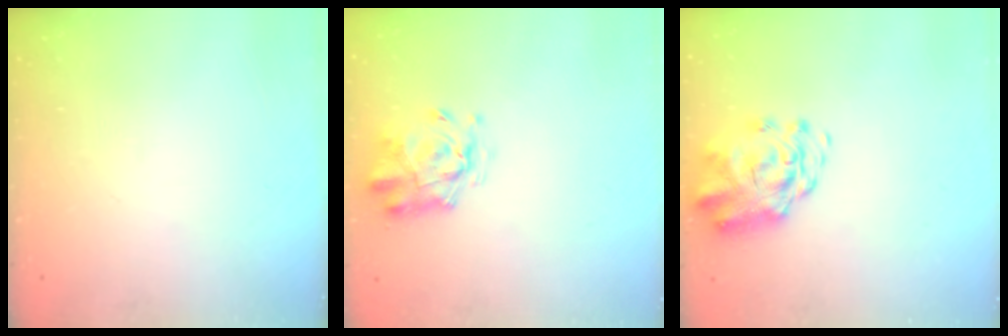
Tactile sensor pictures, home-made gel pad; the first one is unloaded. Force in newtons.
{"total": 3.4, "press": 3.1, "slide": 1.4}
{"total": 3.9, "press": 3.6, "slide": 1.5}